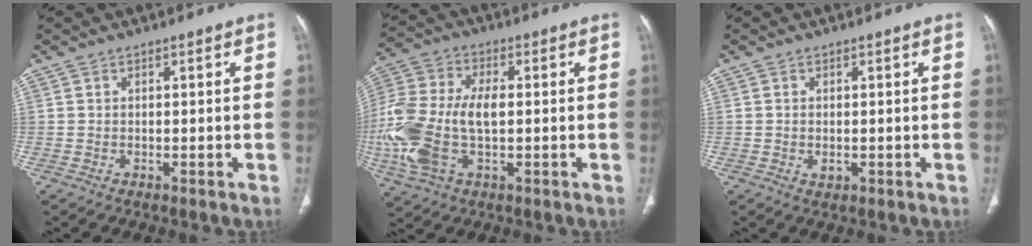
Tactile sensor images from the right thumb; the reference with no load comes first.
{"total": 17.6, "force": [-1.8, 9.6, 14.6], "torque": [-0.353, 0.006, -0.031]}
{"total": 1.4, "force": [-0.2, 1.0, 1.0], "torque": [-0.016, -0.003, -0.002]}